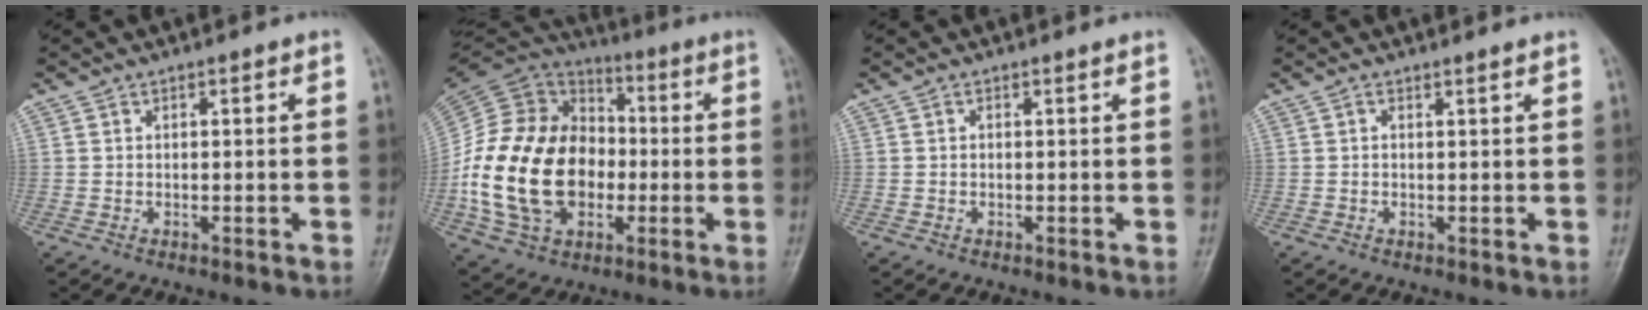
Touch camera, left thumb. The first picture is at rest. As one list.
[{"total": 24.8, "force": [-3.3, 18.0, 16.6], "torque": [-0.312, 0.023, -0.051]}, {"total": 0.0}, {"total": 0.8, "force": [0.6, -0.1, 0.6], "torque": [-0.016, 0.008, 0.013]}]